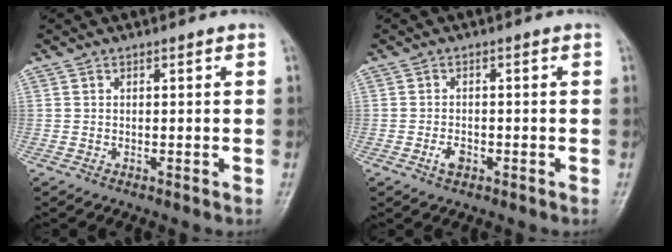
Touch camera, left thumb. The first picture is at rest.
{"total": 2.2, "force": [-0.9, 1.3, 1.5], "torque": [-0.027, 0.004, -0.017]}